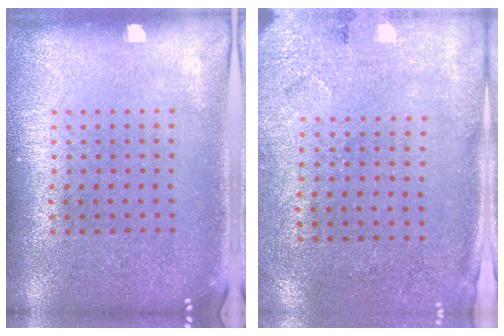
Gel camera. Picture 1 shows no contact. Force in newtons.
{"total": 2.7, "press": 2.2, "slide": 1.5}